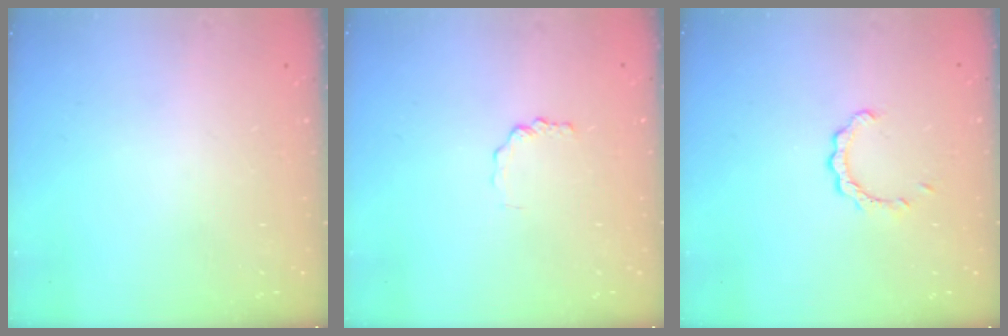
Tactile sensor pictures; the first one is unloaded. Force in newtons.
{"total": 1.8, "press": 1.8, "slide": 0.3}
{"total": 2.7, "press": 2.7, "slide": 0.3}